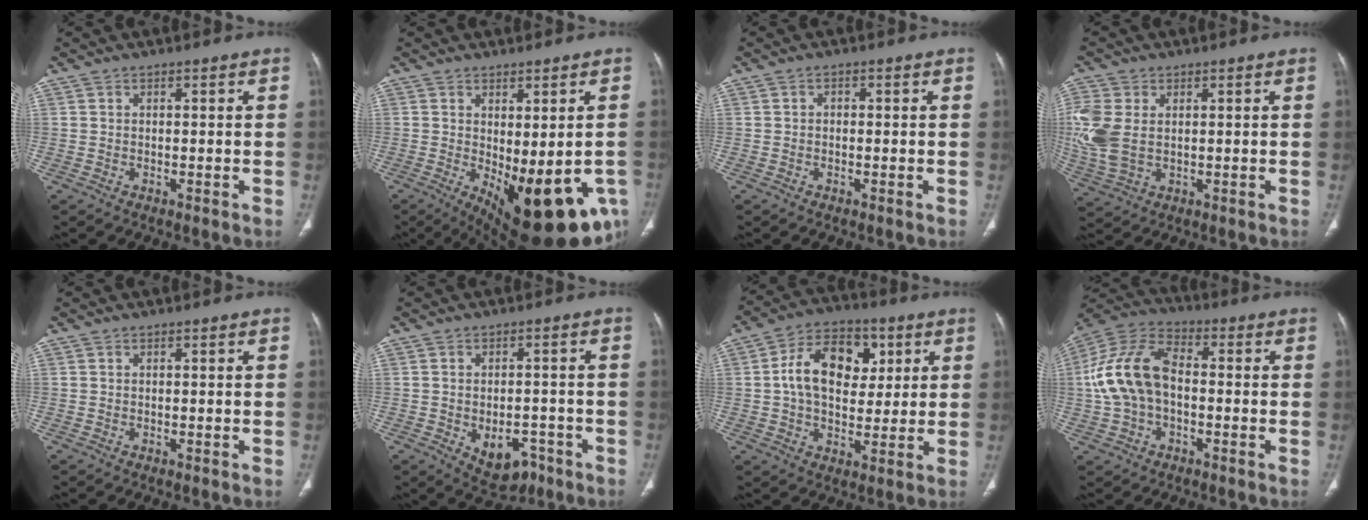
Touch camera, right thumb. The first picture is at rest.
{"total": 18.7, "force": [-5.9, 7.5, 16.1], "torque": [-0.185, -0.015, -0.059]}
{"total": 0.8, "force": [-0.1, 0.7, 0.5], "torque": [-0.003, 0.003, -0.006]}
{"total": 10.4, "force": [1.2, 7.0, 7.6], "torque": [-0.196, 0.001, 0.032]}
{"total": 0.0}
{"total": 7.8, "force": [-3.5, 5.2, 4.7], "torque": [-0.048, 0.023, -0.037]}
{"total": 14.4, "force": [3.1, 9.8, 10.1], "torque": [-0.135, 0.007, 0.043]}
{"total": 14.2, "force": [-0.7, 9.1, 10.9], "torque": [-0.222, 0.040, -0.019]}